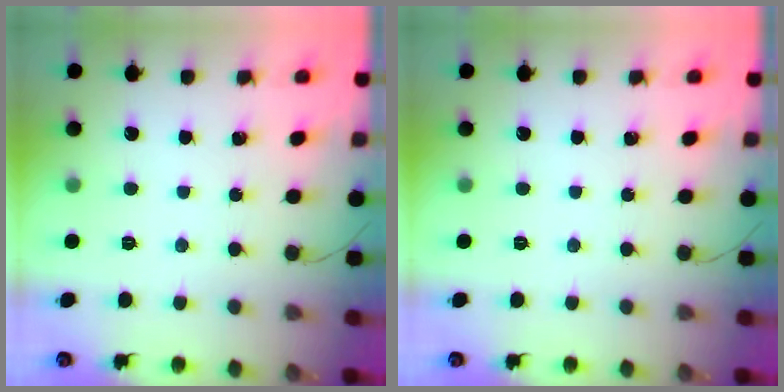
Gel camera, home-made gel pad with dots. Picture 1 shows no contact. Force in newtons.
{"total": 0.0}